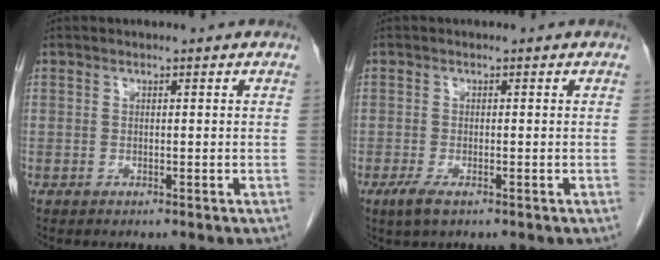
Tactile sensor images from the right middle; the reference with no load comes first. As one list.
[{"total": 2.4, "force": [-1.3, 0.7, 1.9], "torque": [-0.044, -0.005, -0.025]}]